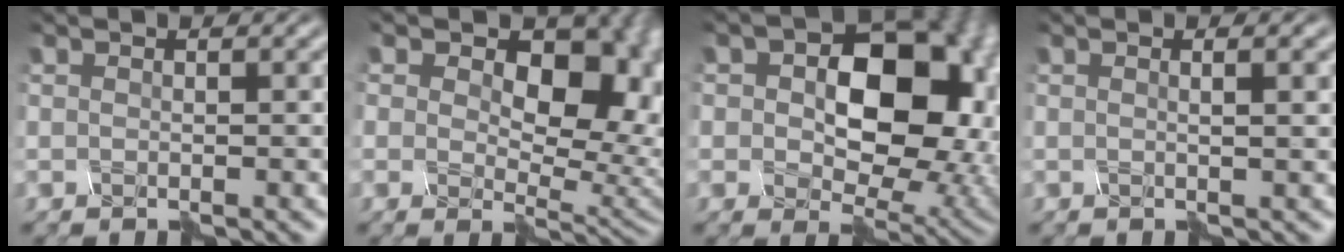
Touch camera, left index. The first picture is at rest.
{"total": 9.7, "force": [1.9, 6.6, 6.9], "torque": [-0.077, -0.009, 0.055]}
{"total": 13.1, "force": [1.2, 8.8, 9.6], "torque": [-0.123, -0.007, 0.058]}
{"total": 2.3, "force": [0.5, 0.8, 2.1], "torque": [-0.015, 0.019, -0.002]}